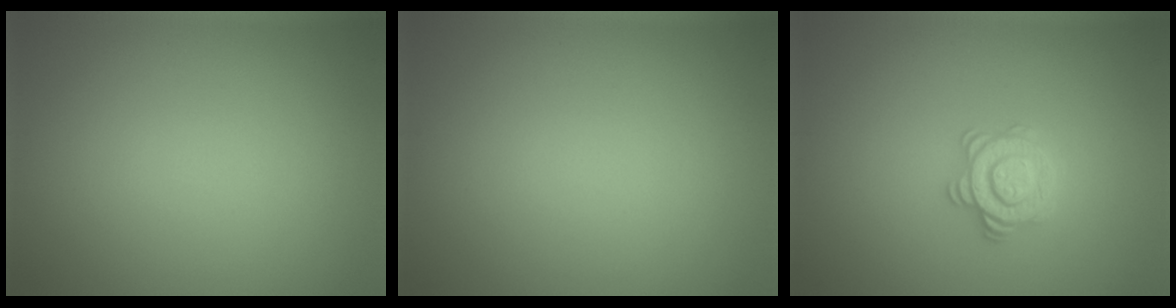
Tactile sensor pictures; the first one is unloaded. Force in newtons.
{"total": 0.0}
{"total": 2.8, "press": 2.6, "slide": 1.0}